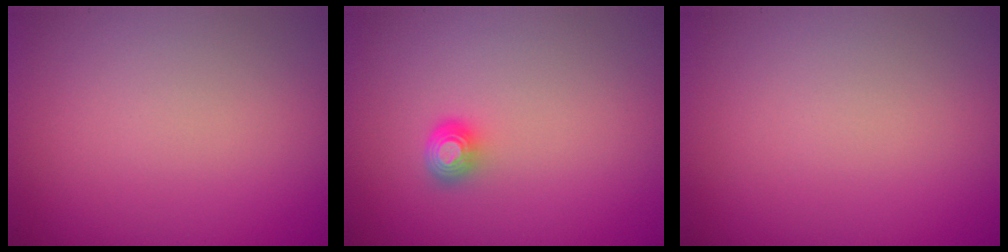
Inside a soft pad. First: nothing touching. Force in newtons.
{"total": 1.5, "press": 1.1, "slide": 1.1}
{"total": 0.0}